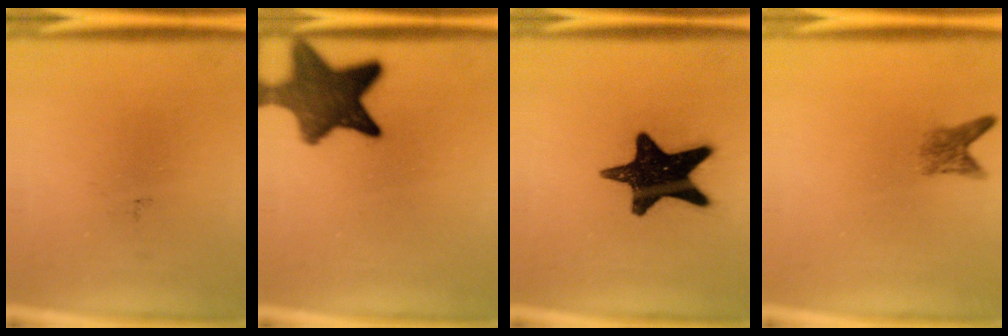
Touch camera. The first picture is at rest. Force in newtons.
{"total": 11.3}
{"total": 17.1}
{"total": 2.3}